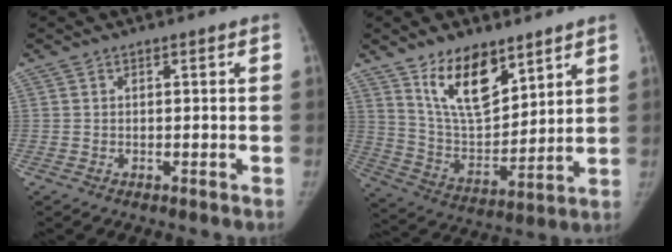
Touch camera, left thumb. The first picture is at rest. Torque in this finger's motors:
{"motor_torque": [0.51, -0.10, 1.71, -1.06, 0.35]}